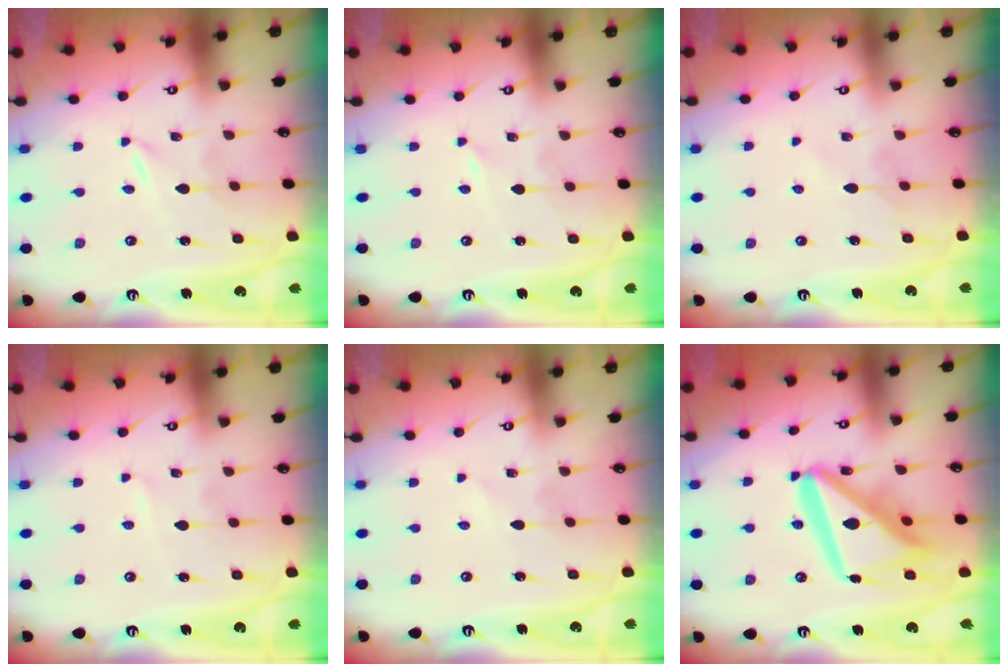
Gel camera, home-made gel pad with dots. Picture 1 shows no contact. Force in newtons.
{"total": 0.0}
{"total": 5.6, "press": 5.5, "slide": 0.6}
{"total": 1.9, "press": 1.9, "slide": 0.2}
{"total": 1.5, "press": 1.4, "slide": 0.2}
{"total": 18.8, "press": 18.6, "slide": 2.2}